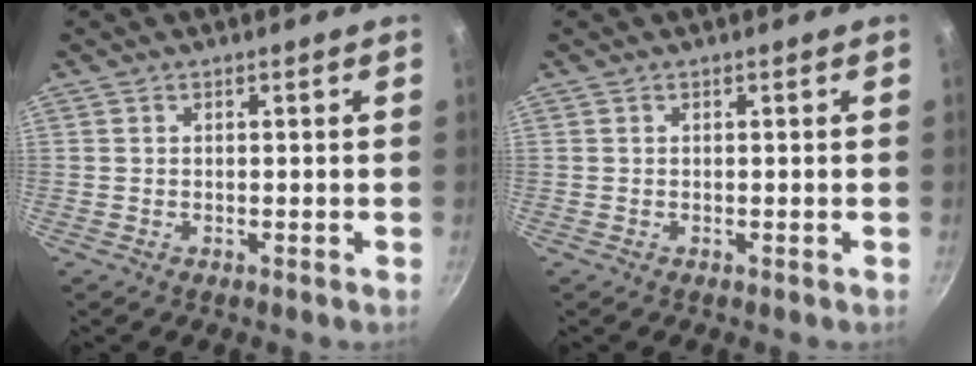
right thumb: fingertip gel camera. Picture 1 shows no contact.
{"total": 0.0}